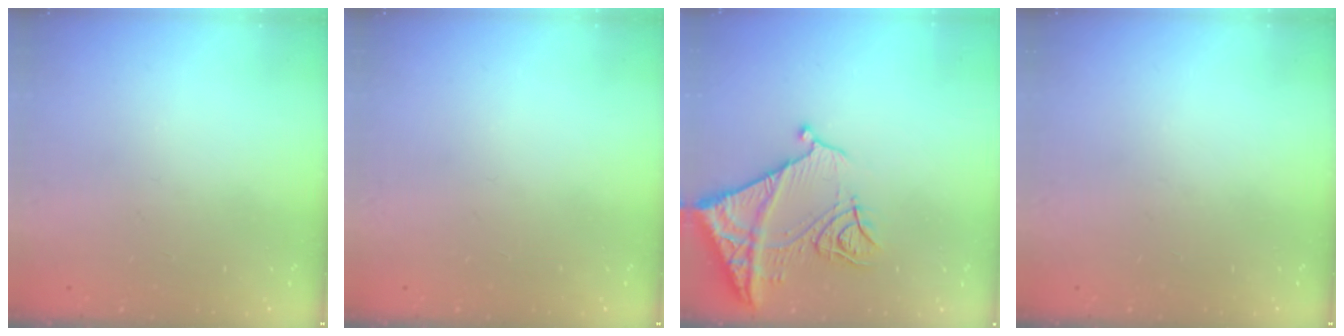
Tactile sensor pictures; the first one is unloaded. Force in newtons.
{"total": 0.0}
{"total": 15.7, "press": 15.6, "slide": 1.7}
{"total": 0.0}